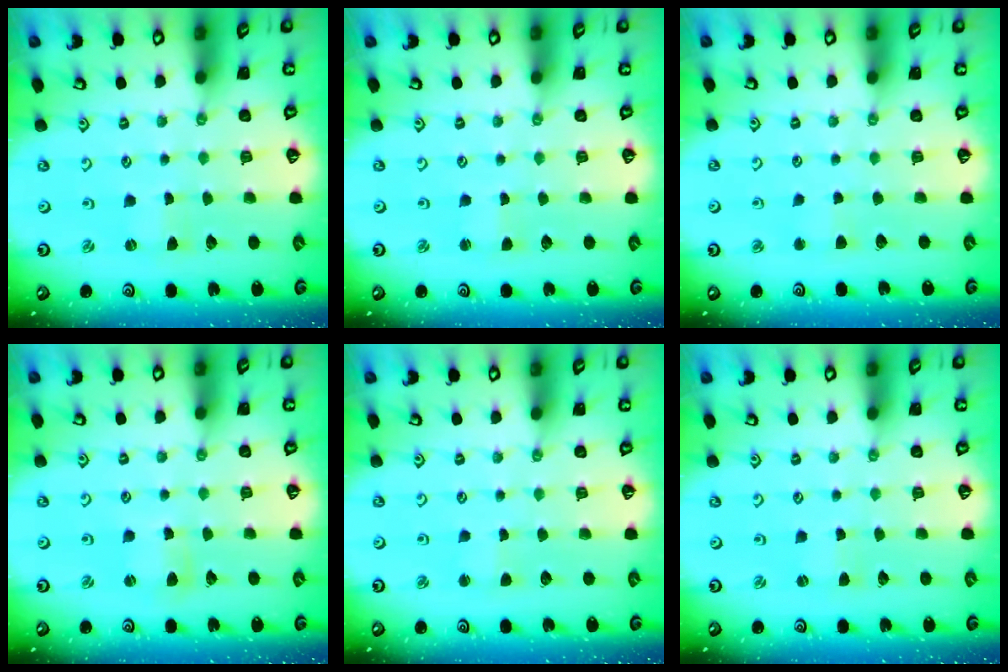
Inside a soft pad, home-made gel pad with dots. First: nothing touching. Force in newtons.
{"total": 1.1, "press": 1.1, "slide": 0.2}
{"total": 2.1, "press": 2.0, "slide": 0.3}
{"total": 2.1, "press": 2.1, "slide": 0.3}
{"total": 2.0, "press": 2.0, "slide": 0.3}
{"total": 0.0}